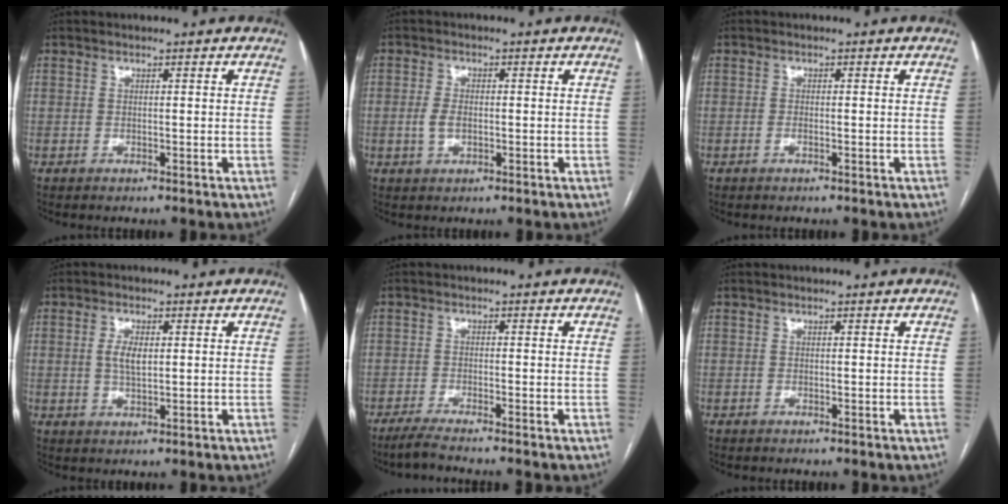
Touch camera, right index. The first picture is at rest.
{"total": 3.0, "force": [-0.5, 1.7, 2.5], "torque": [-0.056, 0.002, -0.007]}
{"total": 0.8, "force": [-0.3, 0.3, 0.7], "torque": [-0.016, 0.000, -0.005]}
{"total": 3.4, "force": [0.5, 1.4, 3.1], "torque": [-0.064, 0.003, 0.012]}
{"total": 3.8, "force": [-3.3, -0.6, 1.7], "torque": [-0.035, -0.010, -0.063]}
{"total": 0.0}